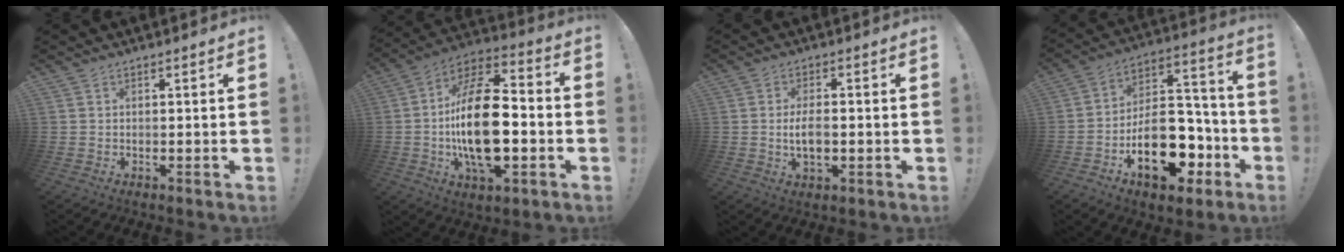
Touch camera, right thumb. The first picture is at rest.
{"total": 23.9, "force": [-3.2, 12.2, 20.3], "torque": [-0.370, 0.013, -0.053]}
{"total": 5.5, "force": [-0.7, 2.7, 4.8], "torque": [-0.082, -0.001, -0.016]}
{"total": 21.2, "force": [-9.5, 12.4, 14.4], "torque": [-0.204, 0.070, -0.140]}